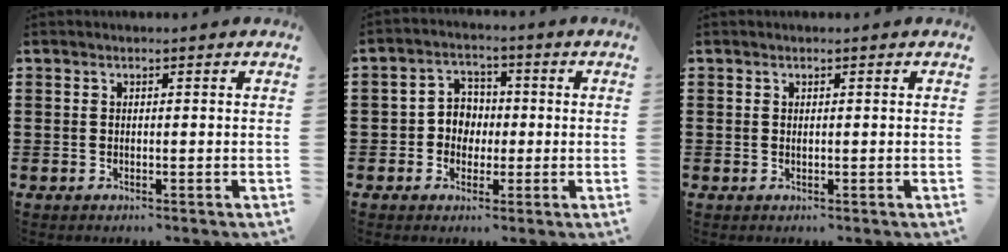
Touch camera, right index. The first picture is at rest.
{"total": 4.3, "force": [-0.5, 4.0, 1.5], "torque": [-0.042, 0.013, -0.014]}
{"total": 0.0}